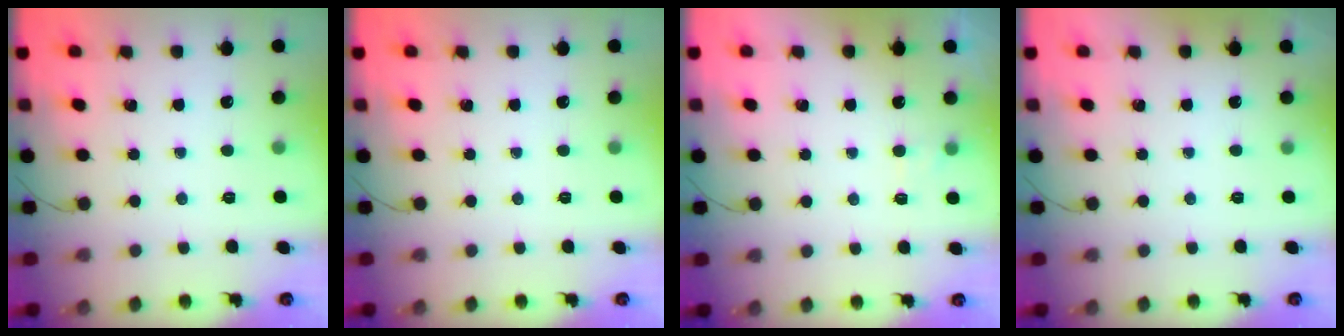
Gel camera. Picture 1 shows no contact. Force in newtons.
{"total": 0.0}
{"total": 1.4, "press": 1.0, "slide": 1.0}
{"total": 1.8, "press": 1.7, "slide": 0.3}